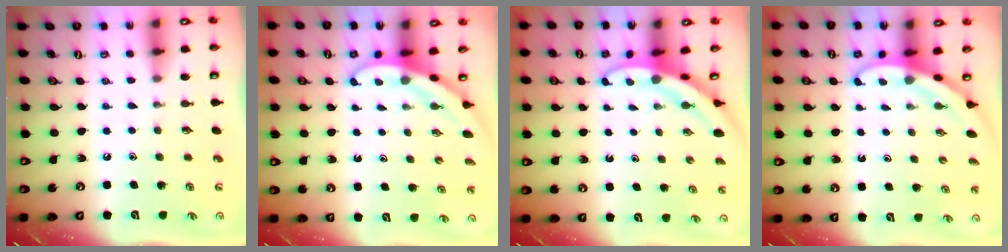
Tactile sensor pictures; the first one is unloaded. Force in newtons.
{"total": 3.1, "press": 3.1, "slide": 0.1}
{"total": 3.3, "press": 3.3, "slide": 0.3}
{"total": 3.4, "press": 3.4, "slide": 0.2}